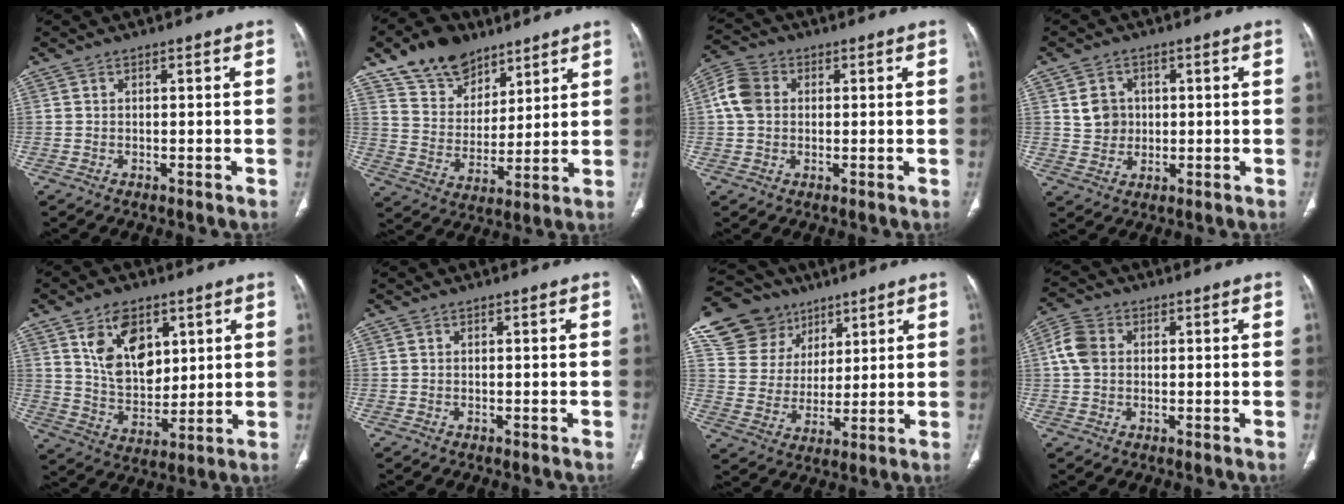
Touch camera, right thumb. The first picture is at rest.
{"total": 14.2, "force": [9.9, 8.9, 4.7], "torque": [-0.045, -0.045, 0.185]}
{"total": 6.6, "force": [0.9, 5.2, 3.9], "torque": [-0.078, 0.015, 0.012]}
{"total": 5.1, "force": [1.1, 4.6, 1.9], "torque": [-0.009, -0.002, 0.021]}
{"total": 13.3, "force": [5.7, 8.3, 8.6], "torque": [-0.111, -0.035, 0.114]}
{"total": 0.0}
{"total": 15.7, "force": [8.9, 12.1, 4.3], "torque": [-0.045, -0.009, 0.168]}
{"total": 5.4, "force": [0.8, 4.2, 3.4], "torque": [-0.071, 0.013, 0.010]}